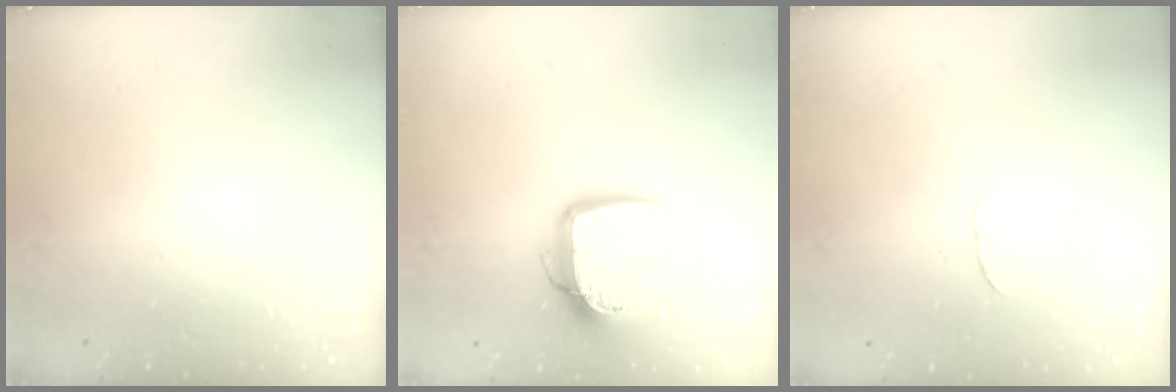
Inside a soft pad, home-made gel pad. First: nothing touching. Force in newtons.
{"total": 12.9, "press": 12.8, "slide": 1.1}
{"total": 3.7, "press": 3.7, "slide": 0.3}